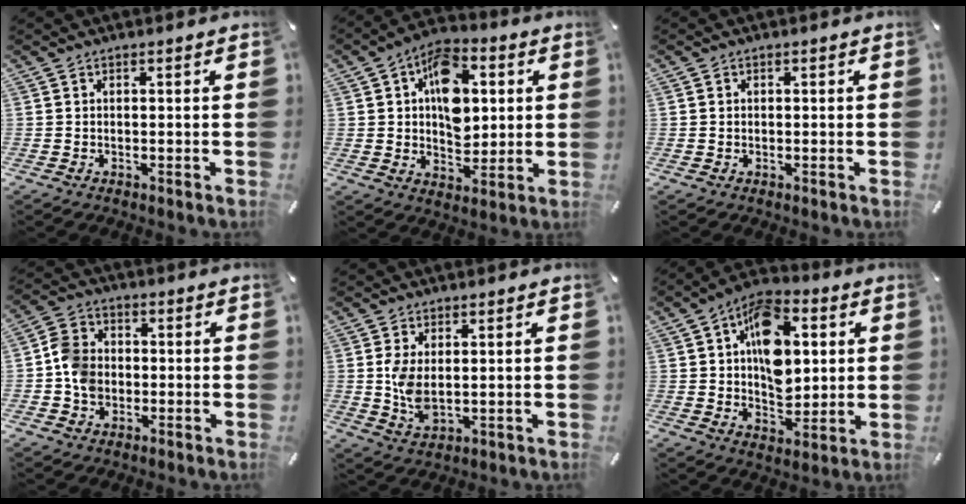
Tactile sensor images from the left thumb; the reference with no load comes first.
{"total": 12.8, "force": [2.5, 9.2, 8.6], "torque": [-0.113, 0.006, 0.046]}
{"total": 0.8, "force": [0.0, 0.8, 0.3], "torque": [-0.006, 0.006, -0.002]}
{"total": 7.7, "force": [-1.4, 6.7, 3.6], "torque": [-0.077, 0.014, -0.024]}
{"total": 6.1, "force": [0.7, 3.2, 5.1], "torque": [-0.119, -0.007, 0.007]}
{"total": 14.8, "force": [3.0, 10.2, 10.2], "torque": [-0.148, 0.001, 0.054]}